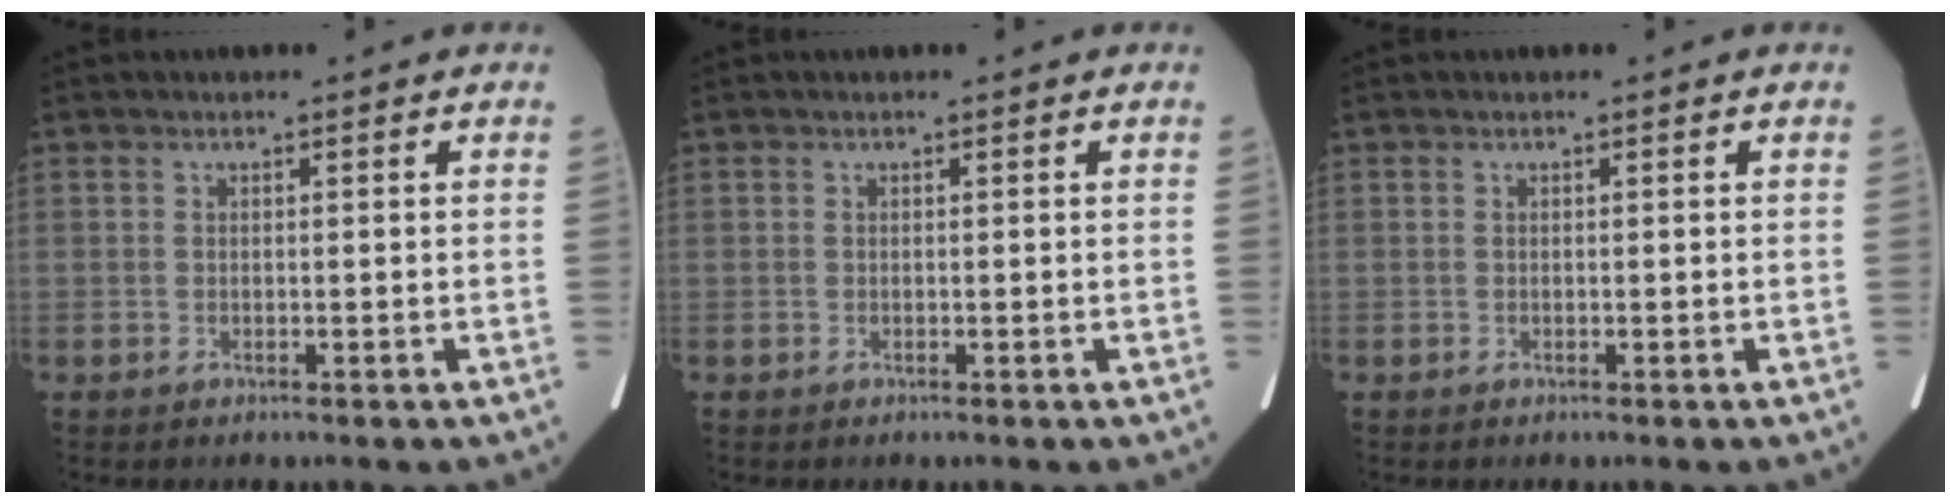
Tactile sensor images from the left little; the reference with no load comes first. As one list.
[{"total": 0.0}, {"total": 0.0}]